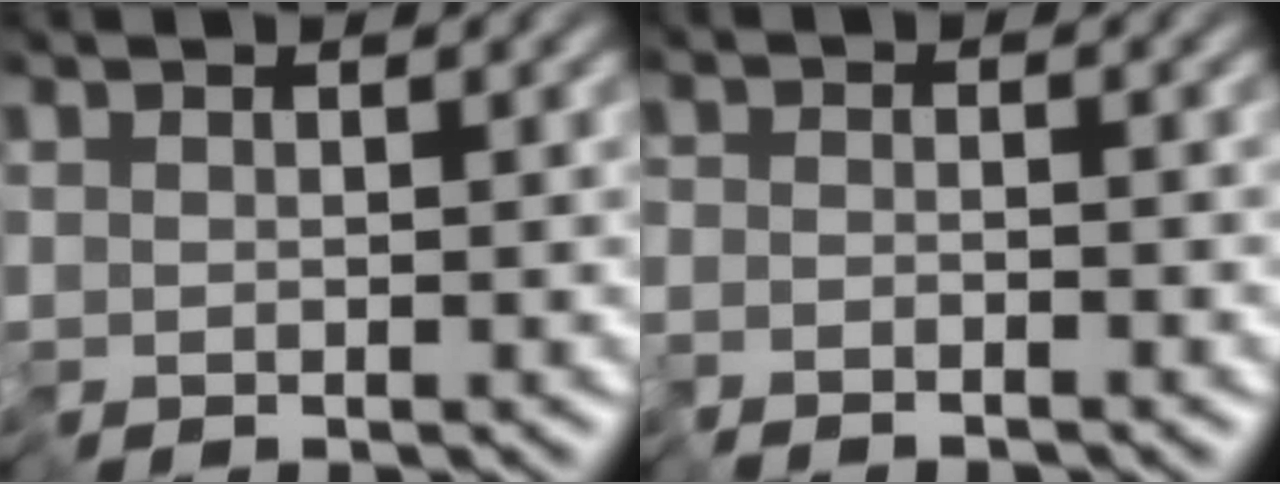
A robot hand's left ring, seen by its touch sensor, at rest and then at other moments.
{"total": 1.8, "force": [-1.8, 0.2, -0.1], "torque": [0.016, 0.004, -0.035]}